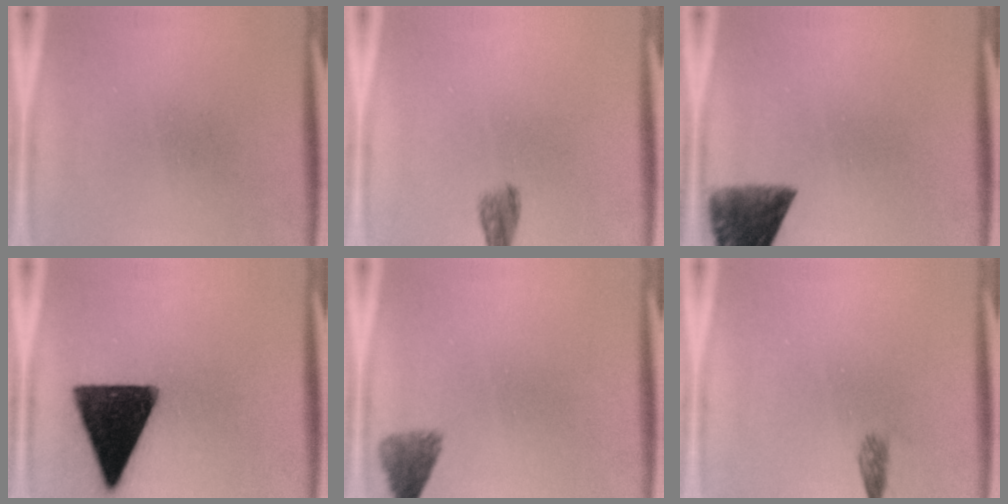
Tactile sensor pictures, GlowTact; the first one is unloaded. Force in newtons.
{"total": 2.4}
{"total": 8.4}
{"total": 16.1}
{"total": 3.0}
{"total": 1.3}